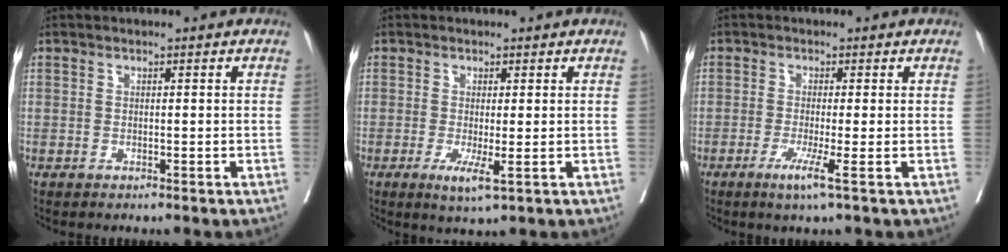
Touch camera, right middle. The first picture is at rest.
{"total": 3.5, "force": [-1.1, 0.4, 3.3], "torque": [-0.056, -0.012, -0.013]}
{"total": 3.4, "force": [-1.5, -0.8, 2.9], "torque": [-0.058, -0.012, -0.031]}